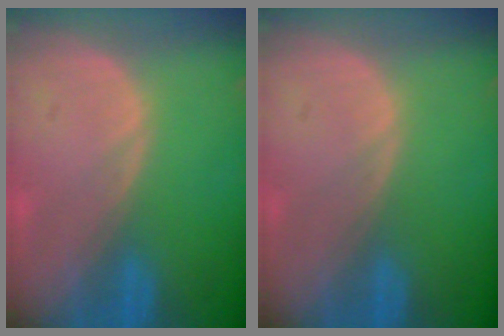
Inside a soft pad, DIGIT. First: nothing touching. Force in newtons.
{"total": 0.0}